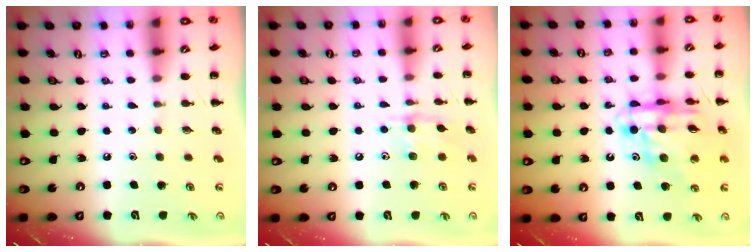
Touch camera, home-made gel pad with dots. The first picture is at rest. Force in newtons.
{"total": 8.4, "press": 8.3, "slide": 0.6}
{"total": 15.6, "press": 15.1, "slide": 4.0}